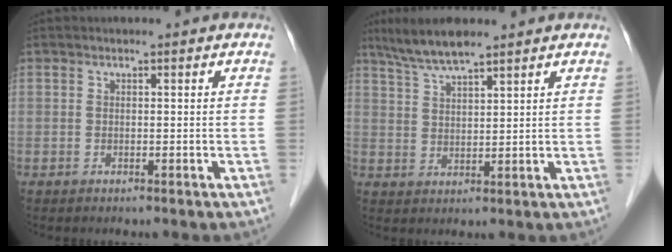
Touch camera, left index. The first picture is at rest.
{"total": 6.0, "force": [5.1, 0.3, 3.2], "torque": [-0.071, 0.010, 0.101]}